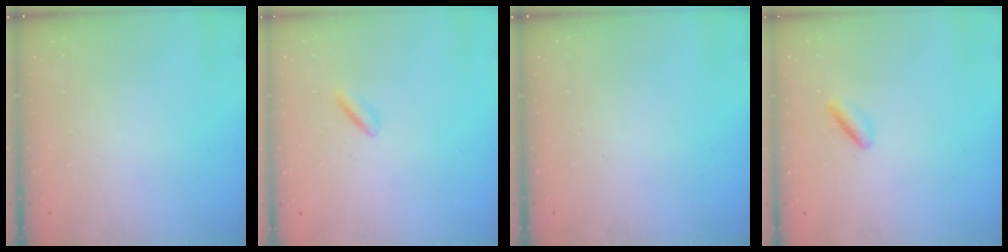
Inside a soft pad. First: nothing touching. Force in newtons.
{"total": 2.7, "press": 2.5, "slide": 1.2}
{"total": 0.0}
{"total": 3.6, "press": 3.4, "slide": 1.3}